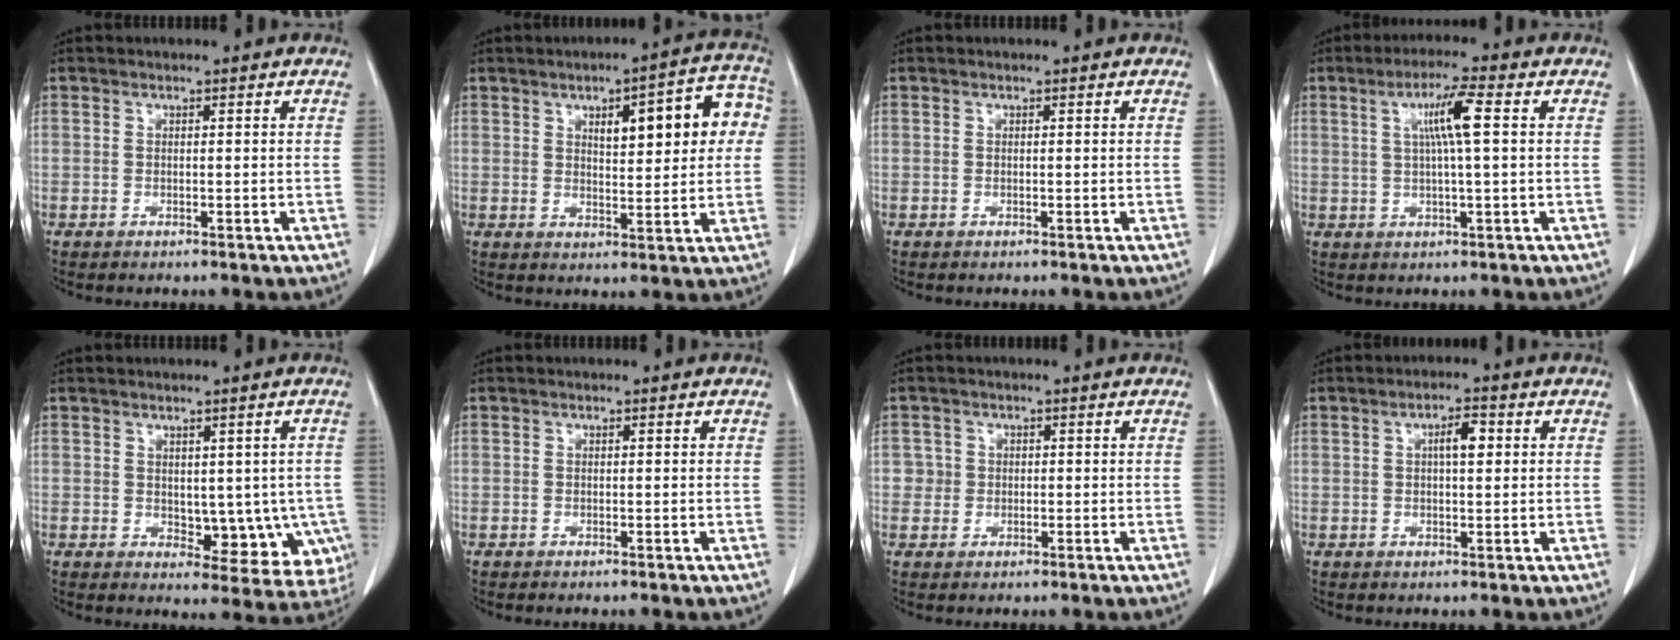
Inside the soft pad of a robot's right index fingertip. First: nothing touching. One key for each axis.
{"total": 11.8, "fx": 3.1, "fy": 3.6, "fz": 10.8, "tx": -0.133, "ty": 0.031, "tz": 0.040}
{"total": 0.0}
{"total": 6.3, "fx": 1.4, "fy": -0.3, "fz": 6.1, "tx": -0.111, "ty": 0.006, "tz": 0.026}
{"total": 8.8, "fx": -1.1, "fy": 5.2, "fz": 7.1, "tx": -0.062, "ty": 0.001, "tz": 0.000}
{"total": 0.0}
{"total": 2.0, "fx": 0.2, "fy": 2.0, "fz": -0.2, "tx": 0.017, "ty": 0.009, "tz": 0.000}
{"total": 3.4, "fx": 0.8, "fy": 1.0, "fz": 3.2, "tx": -0.055, "ty": 0.007, "tz": 0.012}